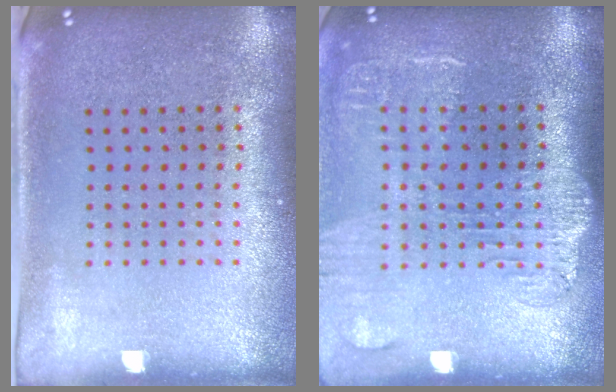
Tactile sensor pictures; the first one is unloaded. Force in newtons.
{"total": 1.9, "press": 1.6, "slide": 1.1}